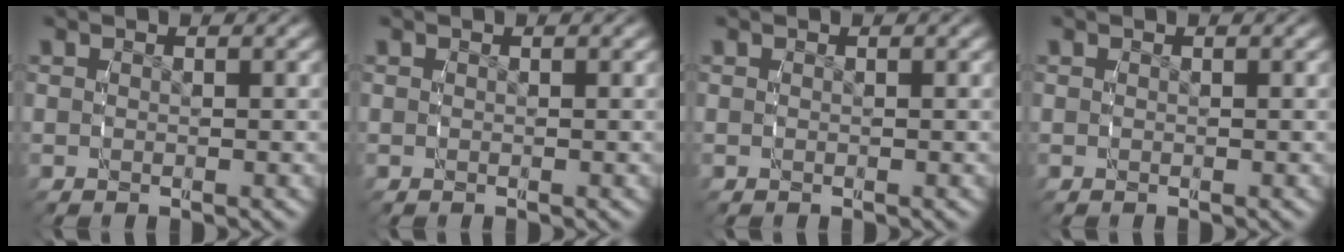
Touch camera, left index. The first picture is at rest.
{"total": 0.0}
{"total": 0.0}
{"total": 0.0}